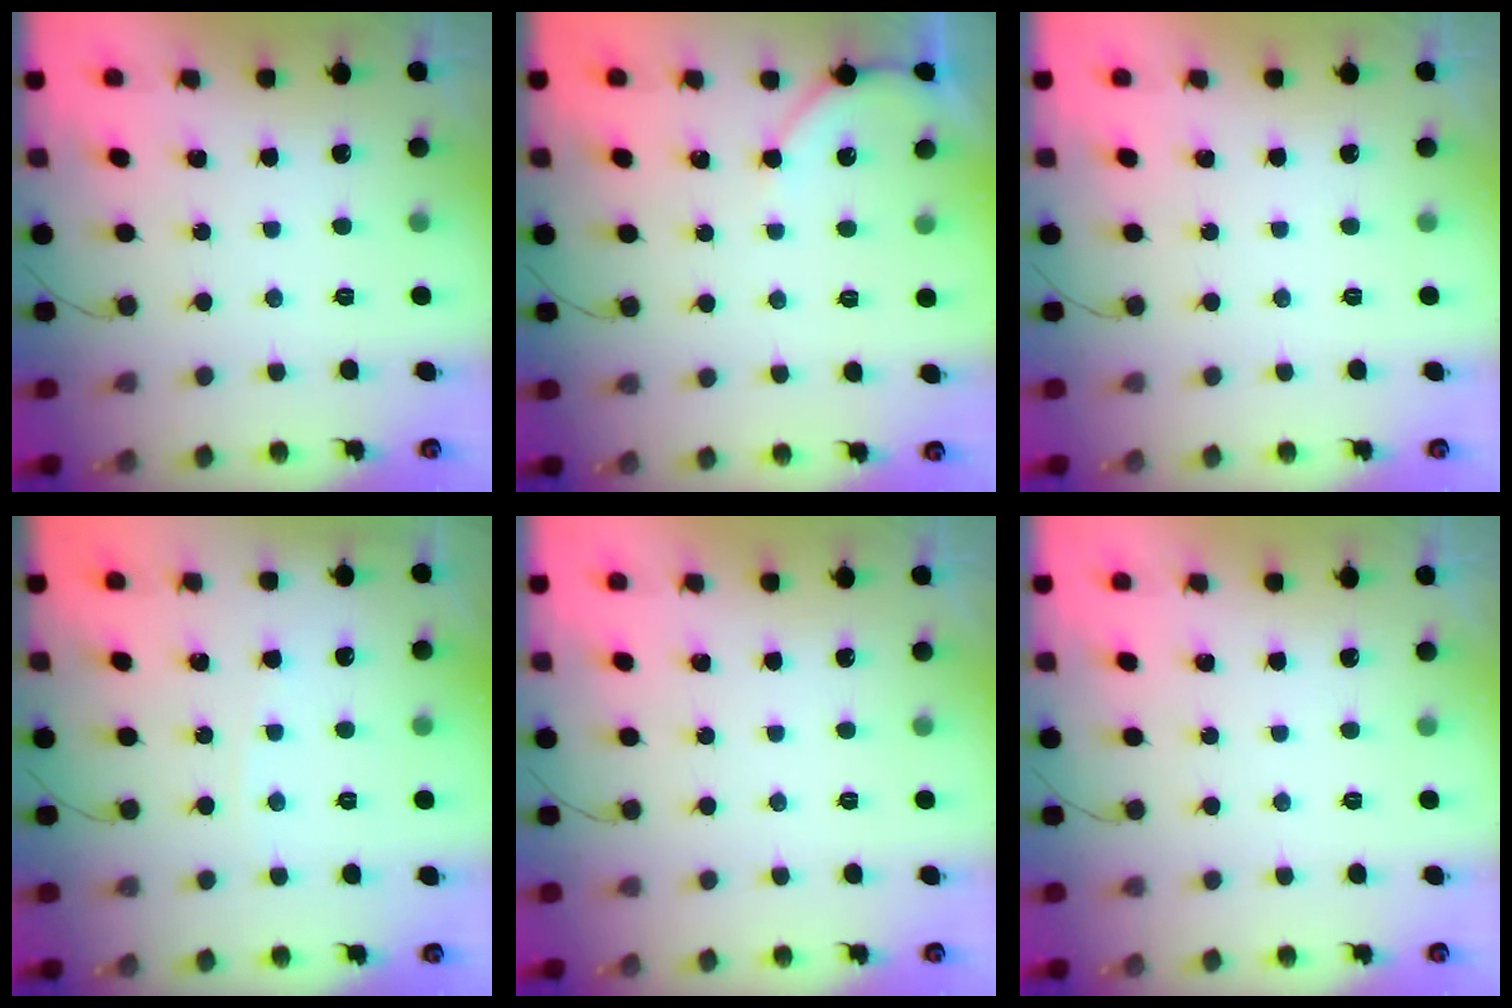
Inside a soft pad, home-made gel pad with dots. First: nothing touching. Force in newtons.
{"total": 4.9, "press": 4.8, "slide": 0.6}
{"total": 0.0}
{"total": 2.3, "press": 2.3, "slide": 0.3}
{"total": 0.0}
{"total": 0.0}